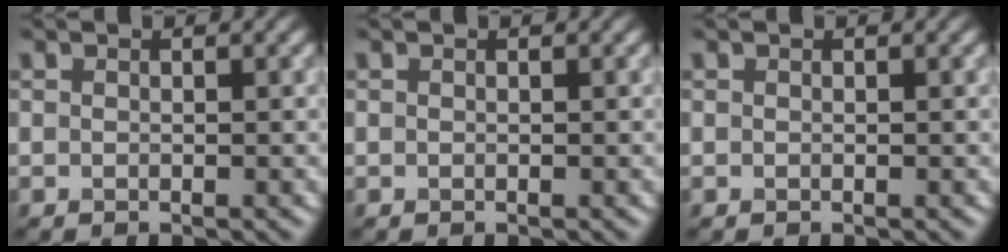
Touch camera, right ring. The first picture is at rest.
{"total": 0.0}
{"total": 0.0}